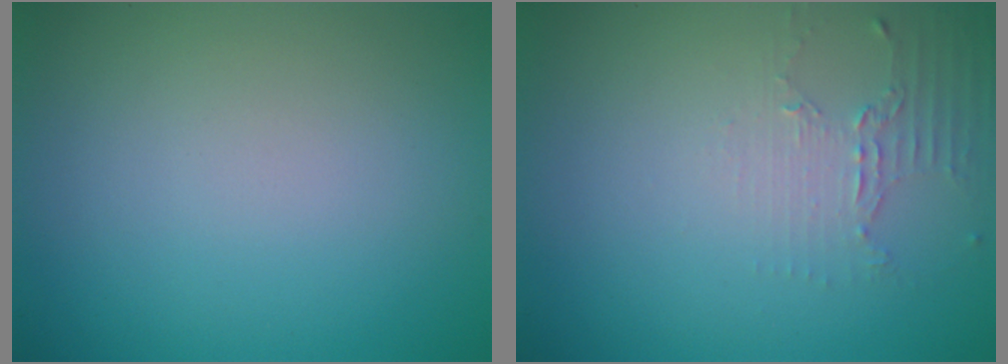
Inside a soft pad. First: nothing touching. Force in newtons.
{"total": 2.0, "press": 1.5, "slide": 1.4}